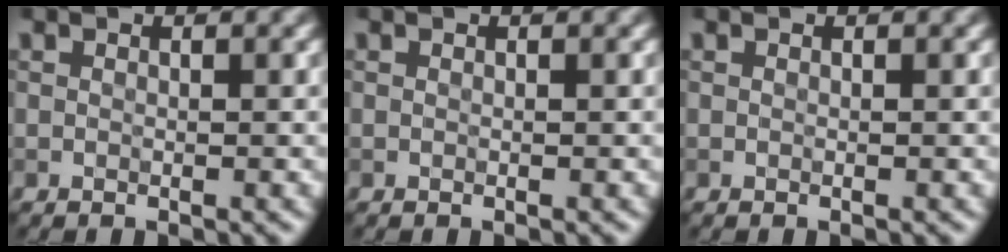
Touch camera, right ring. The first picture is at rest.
{"total": 0.0}
{"total": 0.0}